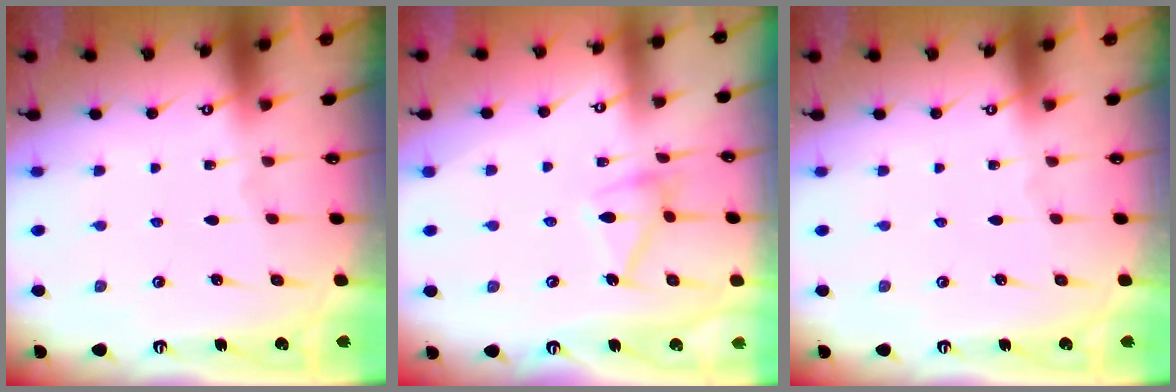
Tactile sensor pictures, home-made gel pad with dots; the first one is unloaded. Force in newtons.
{"total": 12.3, "press": 12.3, "slide": 0.2}
{"total": 0.0}